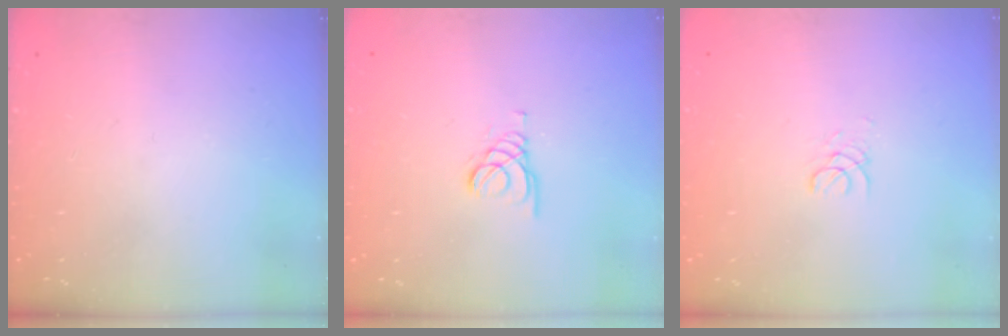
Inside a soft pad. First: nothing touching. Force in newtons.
{"total": 1.5, "press": 1.5, "slide": 0.1}
{"total": 1.0, "press": 1.0, "slide": 0.1}